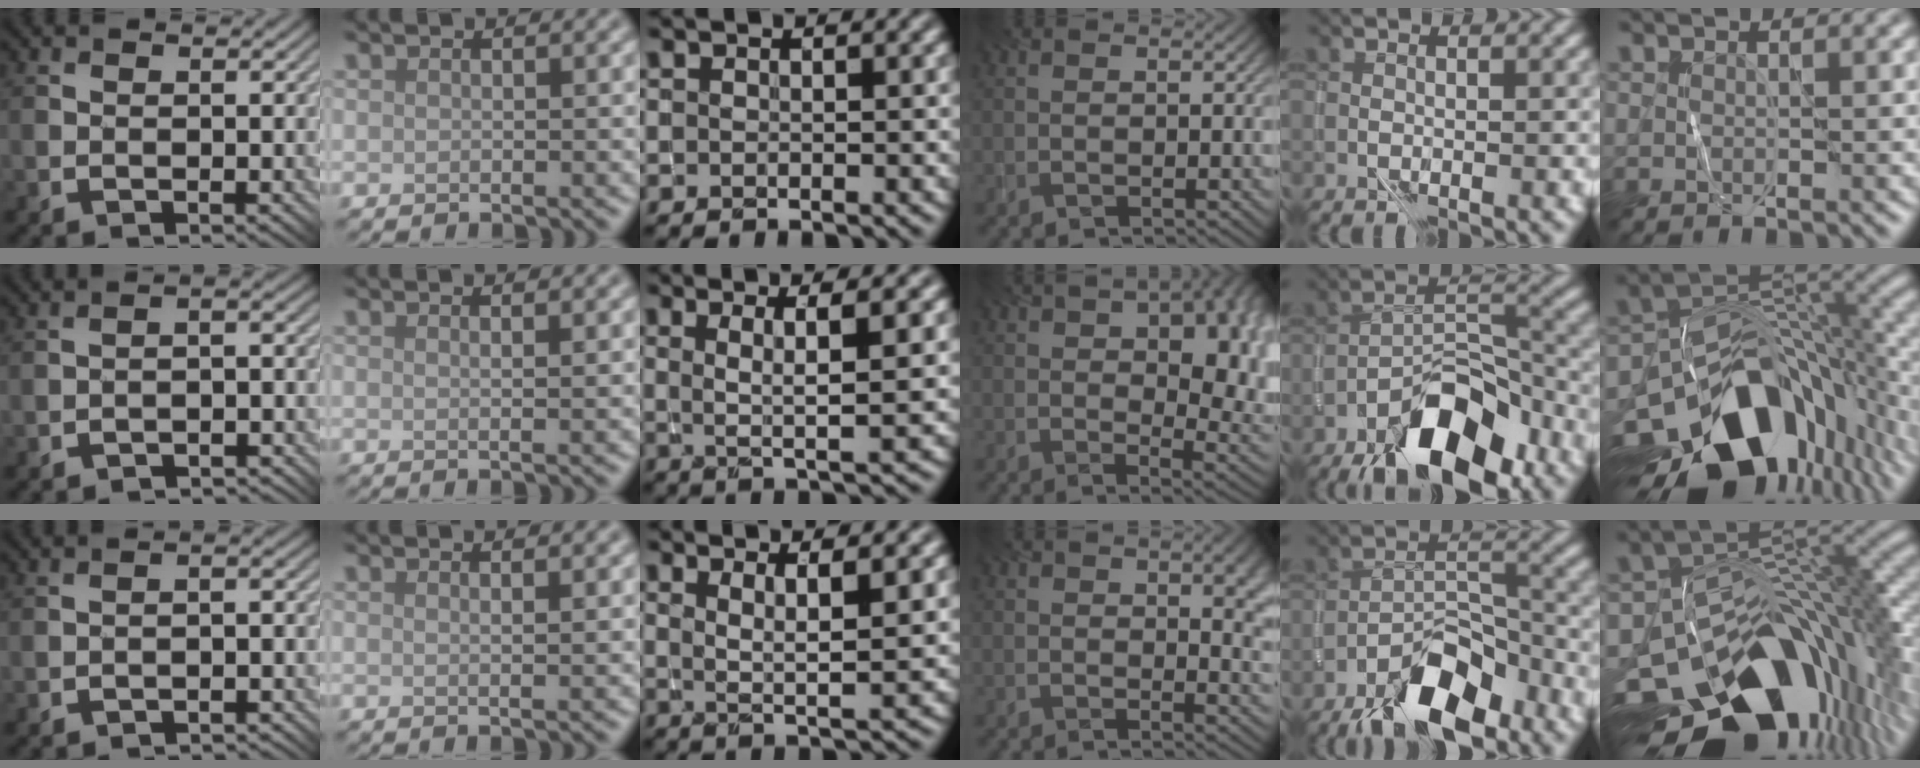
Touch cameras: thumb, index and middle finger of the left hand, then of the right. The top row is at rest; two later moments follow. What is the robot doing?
{"motion": "wrap", "object": "yarn"}